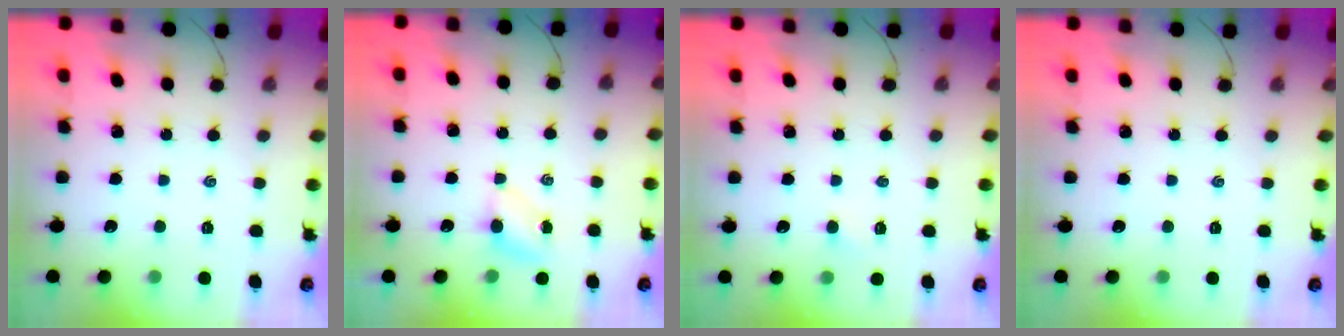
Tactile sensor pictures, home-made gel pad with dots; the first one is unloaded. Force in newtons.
{"total": 4.2, "press": 4.0, "slide": 1.1}
{"total": 1.4, "press": 1.3, "slide": 0.4}
{"total": 0.0}